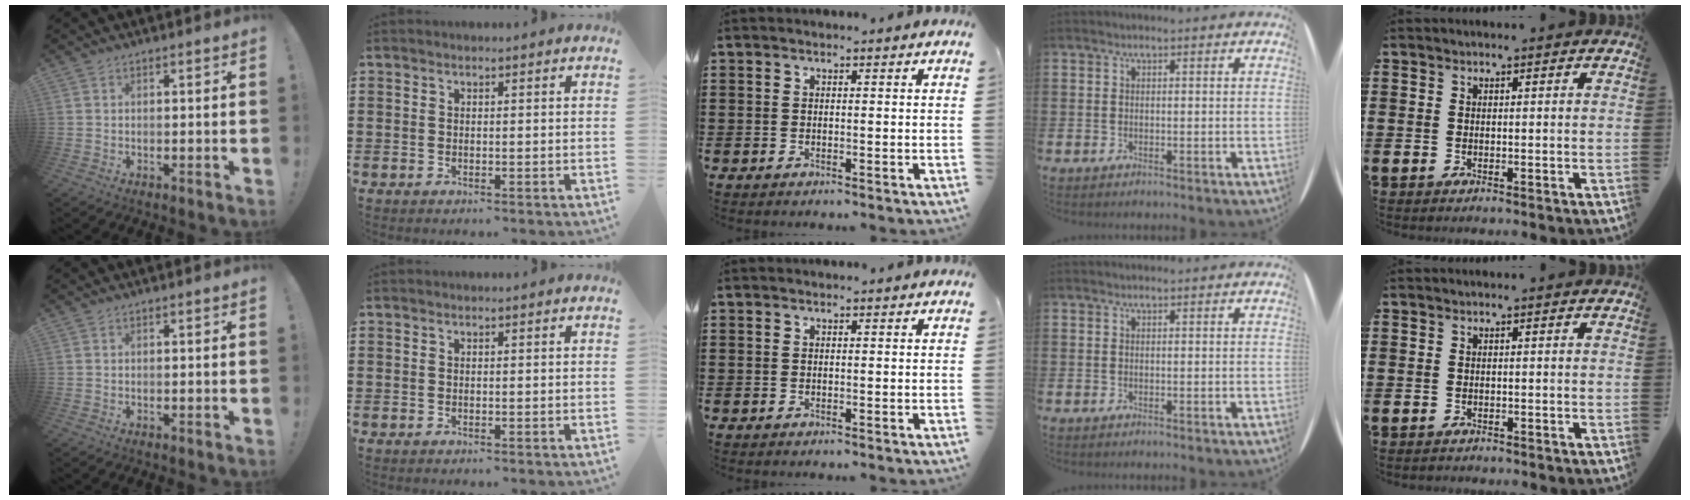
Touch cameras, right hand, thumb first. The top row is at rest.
{}